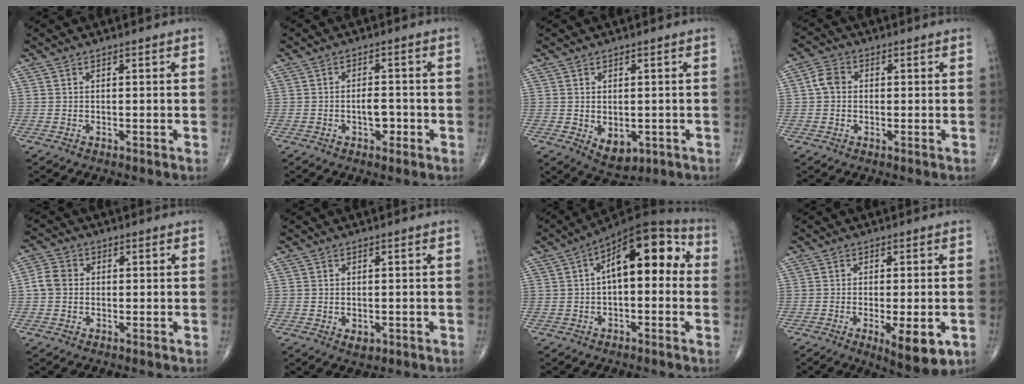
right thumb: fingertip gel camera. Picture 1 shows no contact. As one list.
[{"total": 3.3, "force": [-1.1, 1.9, 2.5], "torque": [-0.025, 0.010, -0.017]}, {"total": 5.0, "force": [-1.0, 3.3, 3.6], "torque": [-0.039, -0.007, 0.002]}, {"total": 3.8, "force": [0.1, 3.2, 2.1], "torque": [-0.034, 0.010, -0.004]}, {"total": 4.2, "force": [-0.1, 3.6, 2.1], "torque": [-0.036, 0.010, -0.008]}, {"total": 2.0, "force": [-0.5, 1.3, 1.4], "torque": [-0.014, -0.002, -0.003]}, {"total": 15.5, "force": [2.4, 7.5, 13.4], "torque": [-0.169, 0.043, 0.027]}, {"total": 8.8, "force": [-2.9, 2.8, 7.8], "torque": [-0.104, -0.014, -0.037]}]